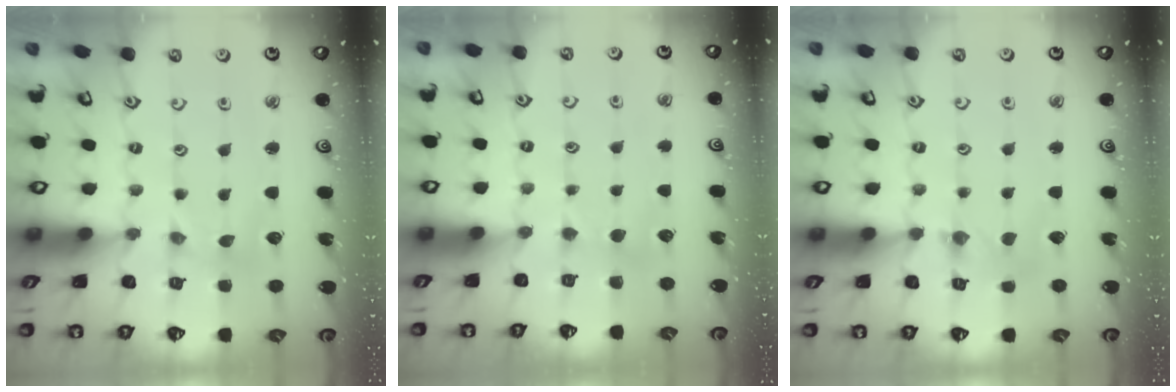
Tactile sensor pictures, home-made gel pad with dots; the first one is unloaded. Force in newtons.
{"total": 2.8, "press": 2.7, "slide": 0.4}
{"total": 1.0, "press": 1.0, "slide": 0.2}